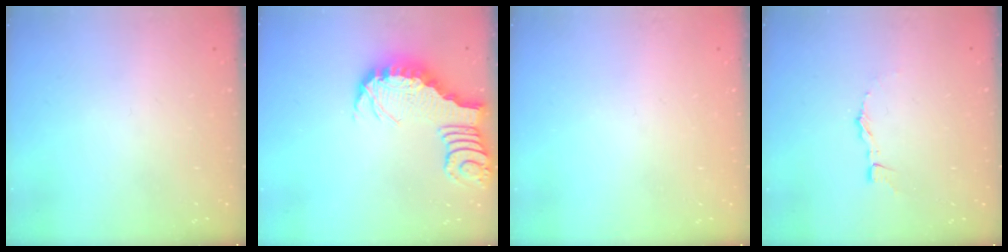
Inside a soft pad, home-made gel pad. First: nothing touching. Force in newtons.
{"total": 3.0, "press": 2.9, "slide": 0.6}
{"total": 0.0}
{"total": 2.5, "press": 2.5, "slide": 0.2}